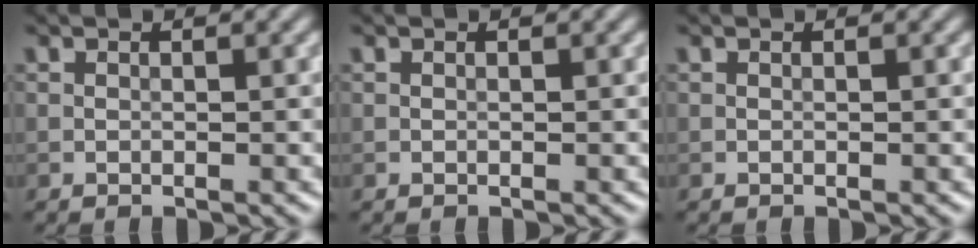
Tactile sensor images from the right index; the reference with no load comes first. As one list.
[{"total": 0.0}, {"total": 0.0}]